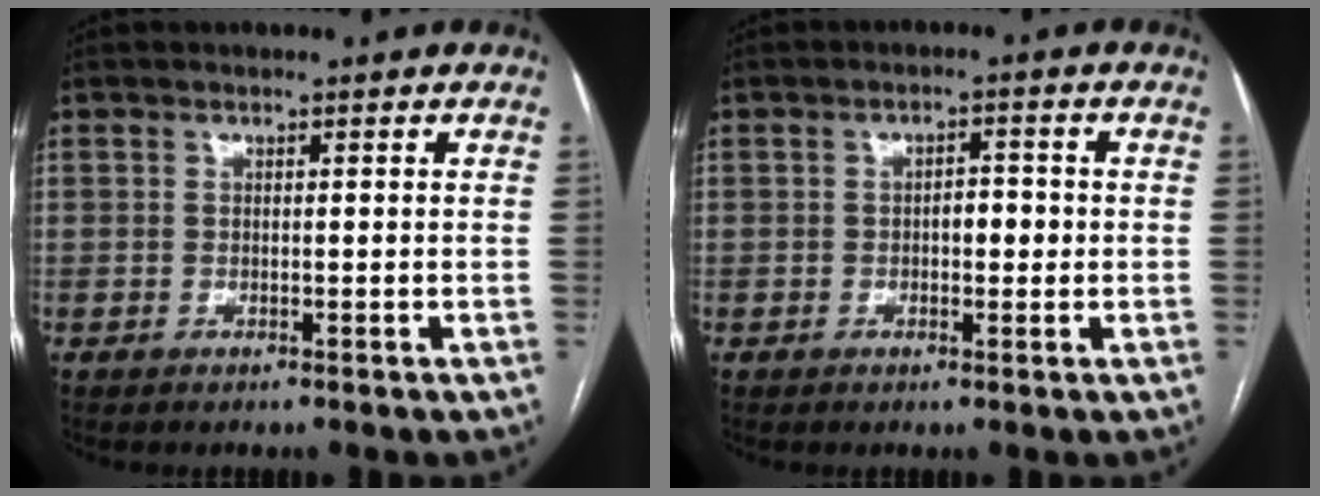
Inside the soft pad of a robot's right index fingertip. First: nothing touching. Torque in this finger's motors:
{"motor_torque": [0.45, 0.12, 0.18, 0.03]}